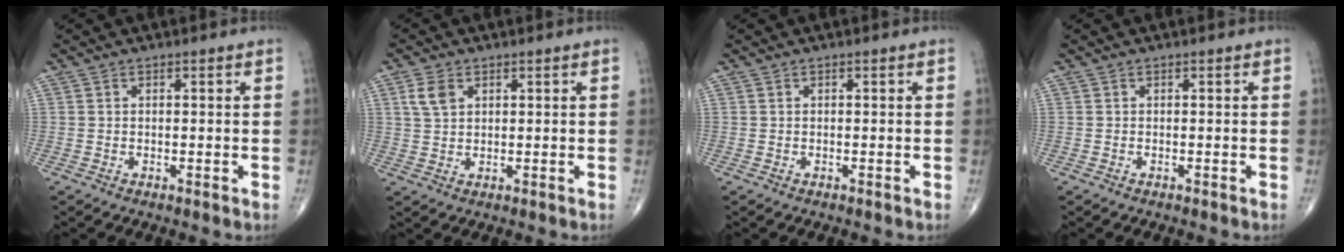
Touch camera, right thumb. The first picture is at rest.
{"total": 4.0, "force": [1.7, 2.6, 2.5], "torque": [-0.044, 0.001, 0.037]}
{"total": 0.0}
{"total": 0.0}